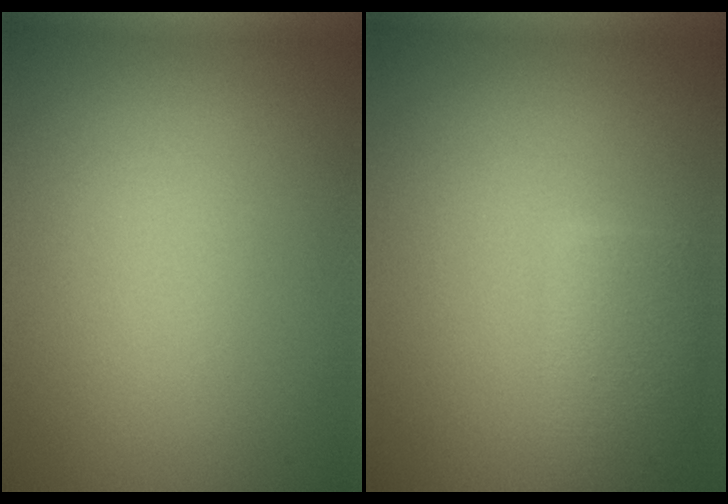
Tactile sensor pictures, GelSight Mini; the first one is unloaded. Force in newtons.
{"total": 2.8, "press": 2.8, "slide": 0.1}